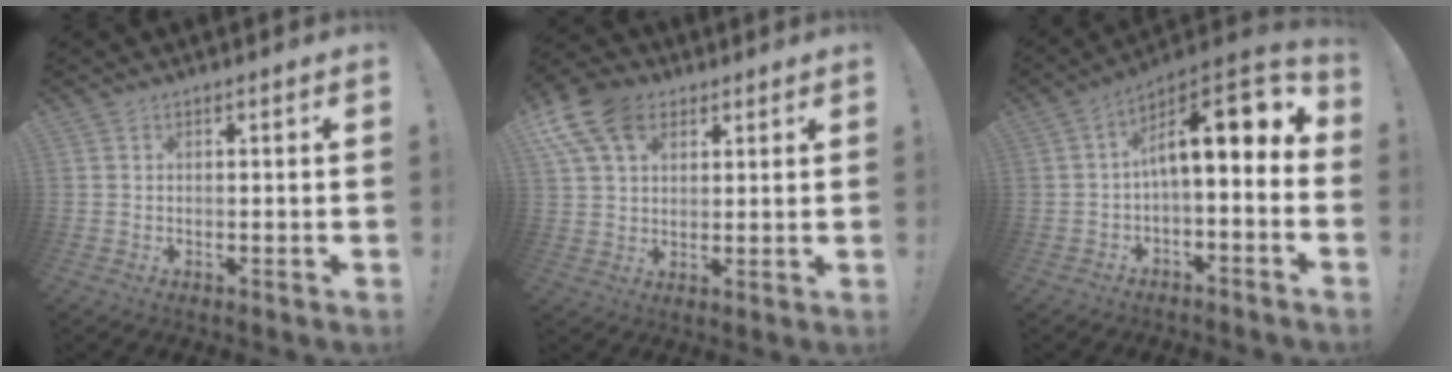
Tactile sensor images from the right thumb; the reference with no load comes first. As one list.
[{"total": 13.7, "force": [6.5, 9.2, 7.8], "torque": [-0.140, -0.024, 0.124]}, {"total": 13.3, "force": [2.8, 4.1, 12.3], "torque": [-0.202, -0.015, 0.045]}]